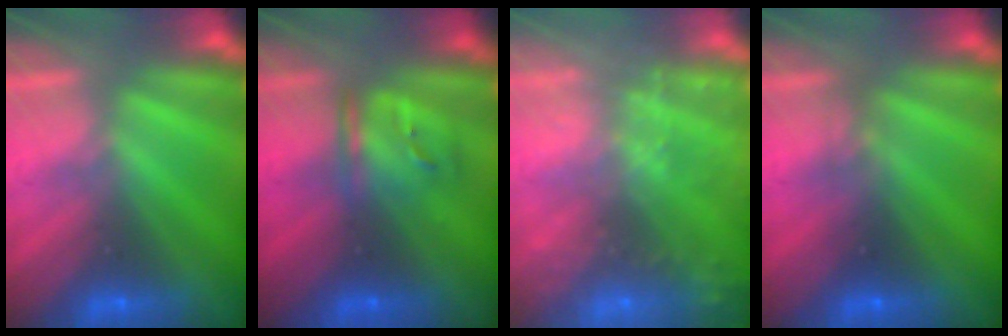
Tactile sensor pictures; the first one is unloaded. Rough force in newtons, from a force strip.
{"total": 3.6}
{"total": 5.8}
{"total": 2.3}